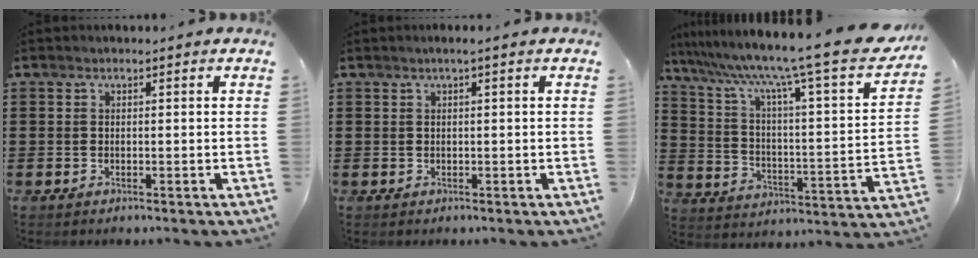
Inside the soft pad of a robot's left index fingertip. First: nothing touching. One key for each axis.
{"total": 0.8, "fx": 0.1, "fy": -0.1, "fz": 0.8, "tx": -0.012, "ty": -0.004, "tz": 0.002}
{"total": 11.3, "fx": 8.9, "fy": -0.2, "fz": 7.0, "tx": -0.159, "ty": -0.069, "tz": 0.135}